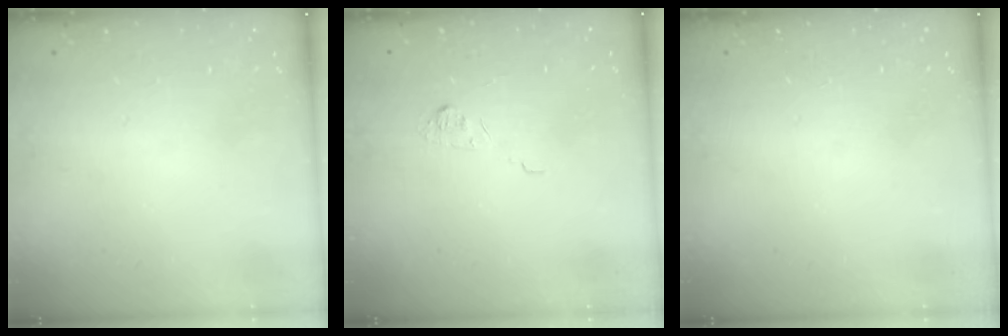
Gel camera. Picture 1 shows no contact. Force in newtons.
{"total": 4.7, "press": 4.6, "slide": 0.6}
{"total": 0.0}